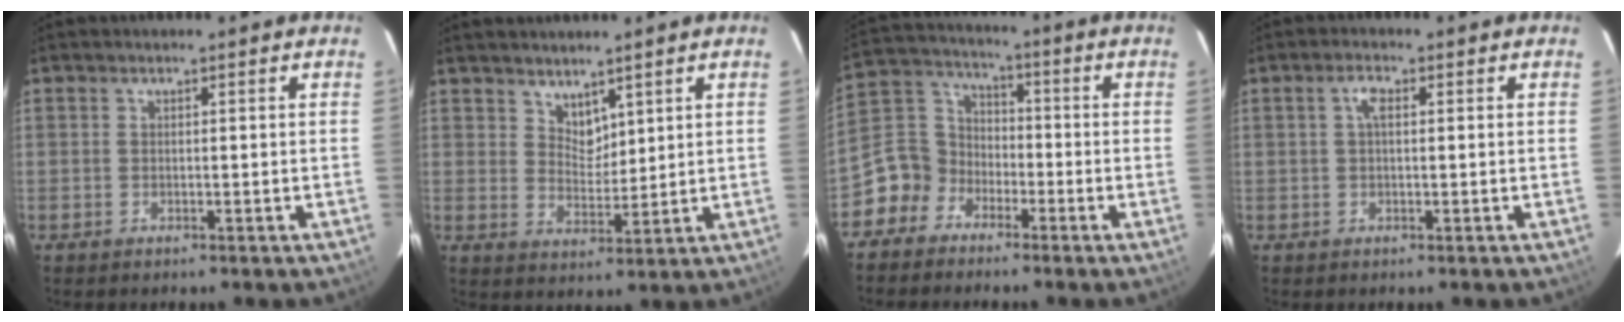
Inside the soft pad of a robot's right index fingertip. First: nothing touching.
{"total": 4.3, "force": [3.4, 2.2, 1.3], "torque": [-0.013, 0.000, 0.065]}
{"total": 8.5, "force": [-4.9, 6.9, 0.9], "torque": [-0.034, 0.046, -0.114]}
{"total": 2.2, "force": [0.5, 0.9, 1.9], "torque": [-0.040, 0.008, 0.007]}